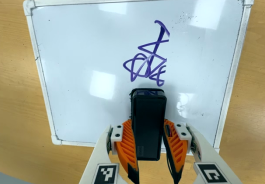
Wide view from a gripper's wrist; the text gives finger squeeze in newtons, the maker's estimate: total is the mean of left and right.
{"total": 8.9, "left": 6.6, "right": 11.3}